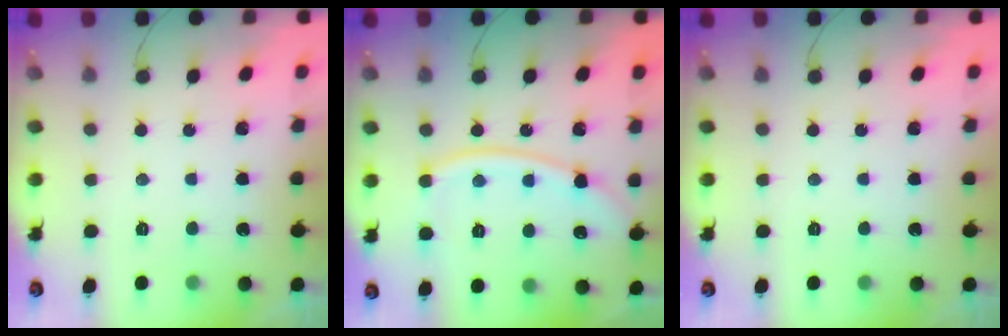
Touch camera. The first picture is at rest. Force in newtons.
{"total": 10.8, "press": 10.8, "slide": 0.7}
{"total": 0.0}